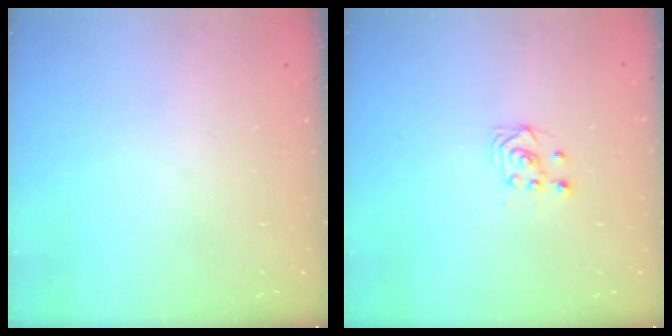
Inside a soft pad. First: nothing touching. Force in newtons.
{"total": 2.5, "press": 2.2, "slide": 1.2}